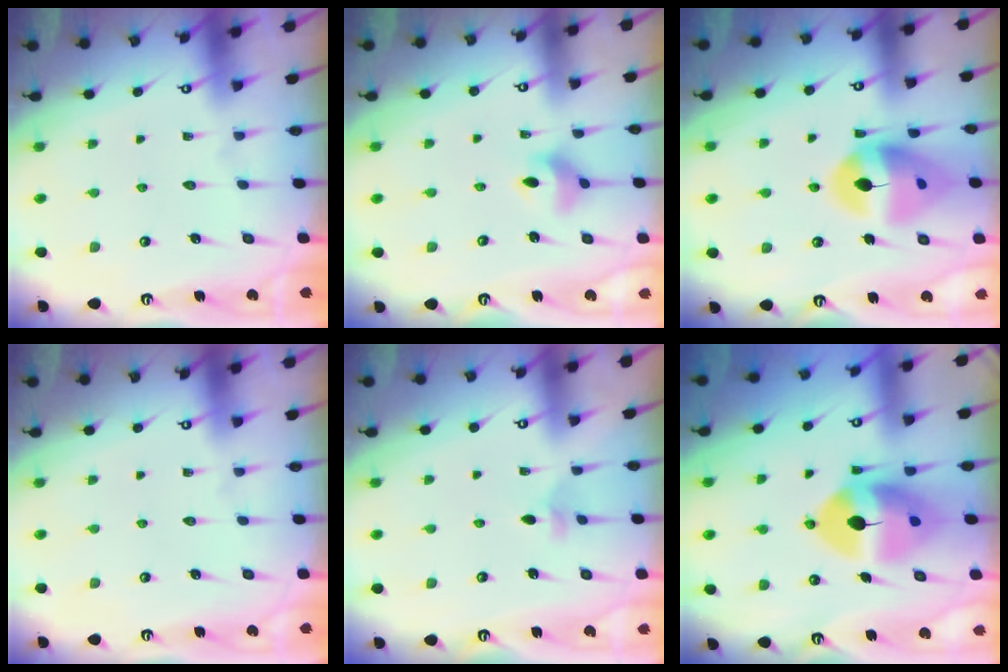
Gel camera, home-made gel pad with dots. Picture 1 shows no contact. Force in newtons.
{"total": 6.8, "press": 6.5, "slide": 2.0}
{"total": 14.9, "press": 14.7, "slide": 2.0}
{"total": 0.0}
{"total": 3.0, "press": 2.9, "slide": 0.7}
{"total": 12.9, "press": 12.7, "slide": 2.3}